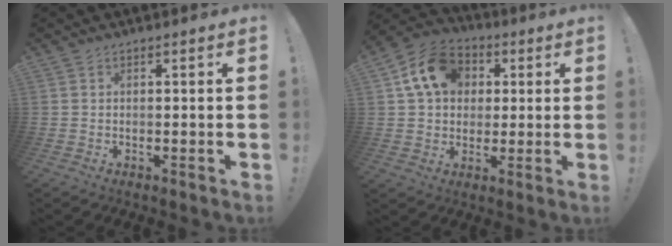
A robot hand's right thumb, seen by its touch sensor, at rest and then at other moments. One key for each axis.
{"total": 15.1, "fx": 4.8, "fy": 11.8, "fz": 8.1, "tx": -0.119, "ty": -0.002, "tz": 0.096}